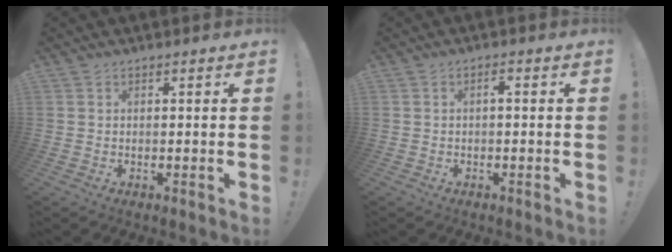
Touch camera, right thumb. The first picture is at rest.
{"total": 1.4, "force": [-0.8, 0.2, 1.2], "torque": [-0.029, 0.009, -0.014]}